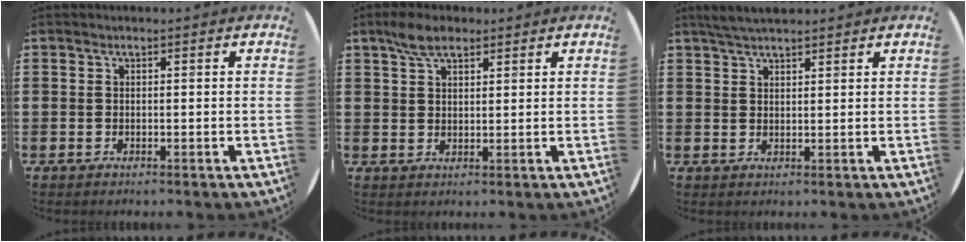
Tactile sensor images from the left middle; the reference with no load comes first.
{"total": 4.3, "force": [3.3, 2.0, 2.0], "torque": [-0.037, 0.004, 0.059]}
{"total": 3.3, "force": [3.0, 0.6, 1.0], "torque": [-0.025, 0.001, 0.057]}